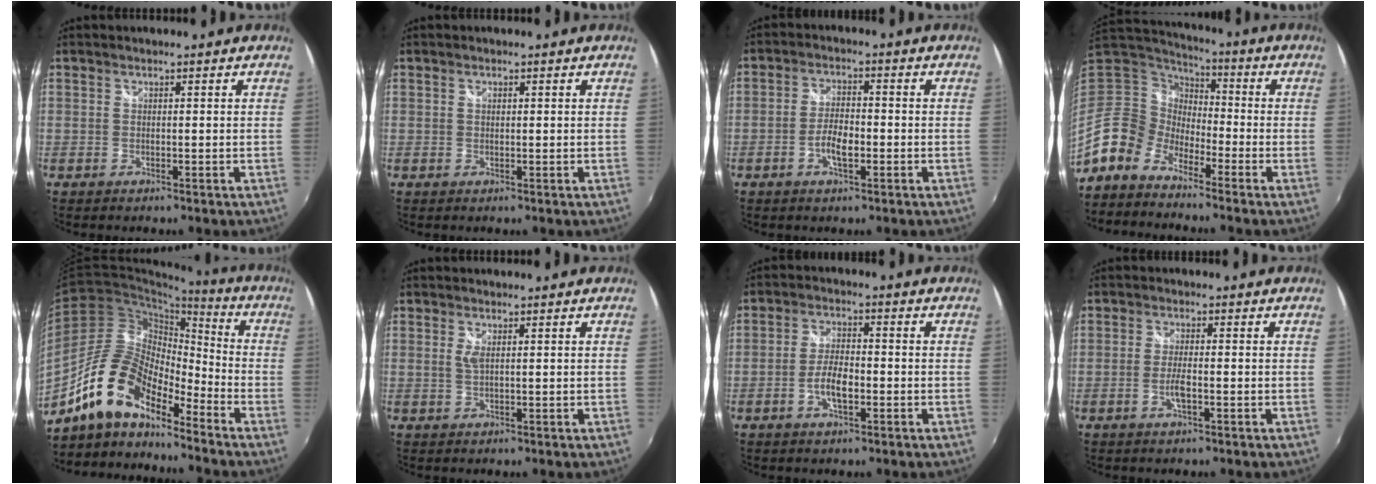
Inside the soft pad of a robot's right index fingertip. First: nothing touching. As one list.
[{"total": 0.6, "force": [0.2, 0.4, 0.4], "torque": [-0.006, 0.001, 0.003]}, {"total": 4.8, "force": [-1.8, 1.9, 4.1], "torque": [-0.085, 0.004, -0.032]}, {"total": 12.1, "force": [-8.9, 7.2, 3.8], "torque": [-0.087, 0.010, -0.185]}, {"total": 14.7, "force": [-11.2, 5.5, 7.9], "torque": [-0.149, 0.009, -0.224]}, {"total": 1.5, "force": [0.5, 0.4, 1.4], "torque": [-0.026, -0.001, 0.008]}, {"total": 5.4, "force": [-1.9, 2.1, 4.6], "torque": [-0.095, 0.003, -0.034]}, {"total": 3.0, "force": [-1.1, 0.6, 2.8], "torque": [-0.059, -0.003, -0.020]}]